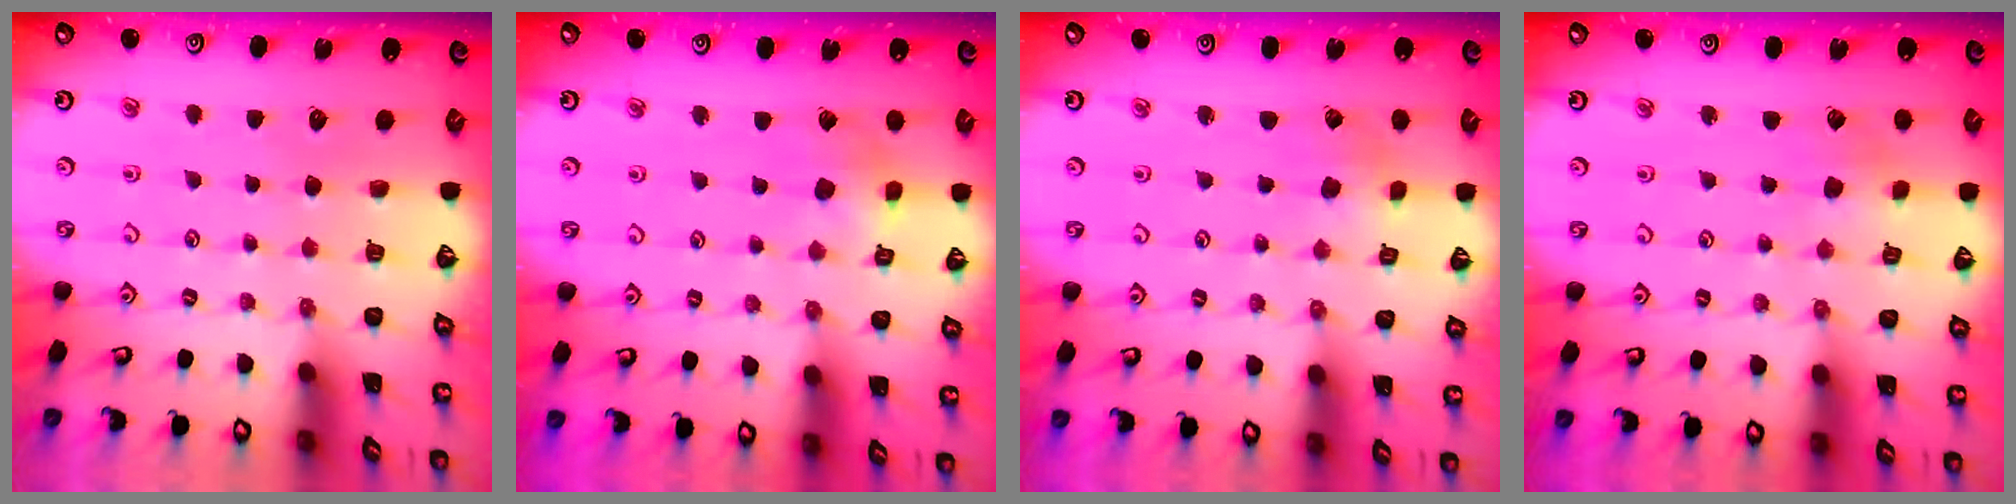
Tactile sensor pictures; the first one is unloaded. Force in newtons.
{"total": 5.1, "press": 5.0, "slide": 0.5}
{"total": 1.2, "press": 1.1, "slide": 0.2}
{"total": 2.5, "press": 2.5, "slide": 0.5}